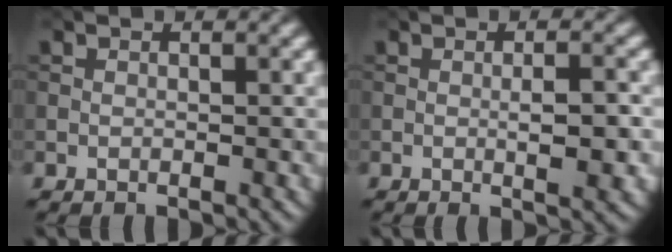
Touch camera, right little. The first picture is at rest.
{"total": 2.8, "force": [-0.2, 0.5, 2.7], "torque": [-0.045, -0.002, -0.001]}